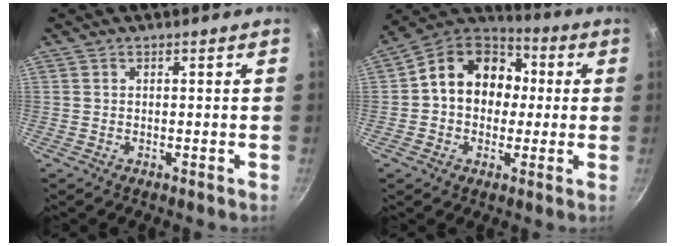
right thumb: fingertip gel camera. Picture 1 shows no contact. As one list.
[{"total": 15.1, "force": [1.4, 12.2, 8.8], "torque": [-0.099, 0.037, 0.003]}]